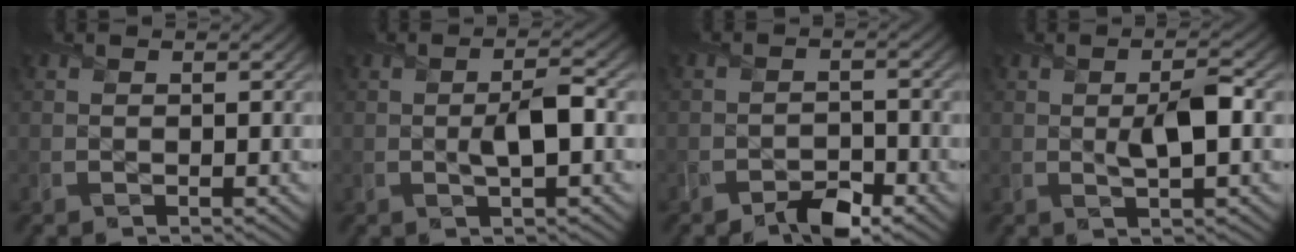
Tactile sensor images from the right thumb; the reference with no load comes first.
{"total": 3.7, "force": [-0.2, 1.1, 3.5], "torque": [-0.065, 0.005, -0.005]}
{"total": 3.7, "force": [-2.6, 1.7, 2.0], "torque": [-0.028, 0.000, -0.050]}
{"total": 4.1, "force": [0.2, 1.2, 3.9], "torque": [-0.070, 0.003, 0.003]}